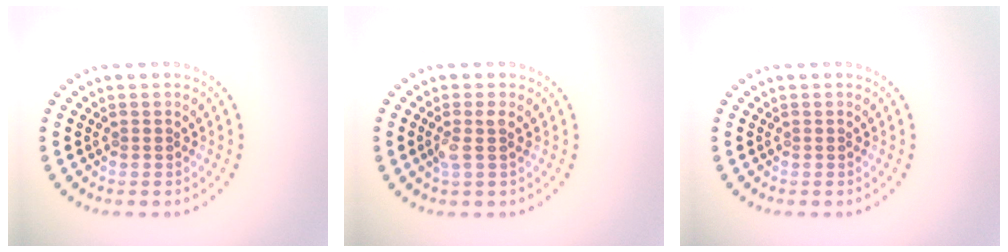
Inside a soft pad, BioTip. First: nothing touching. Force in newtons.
{"total": 1.6, "press": 1.4, "slide": 0.8}
{"total": 0.0}